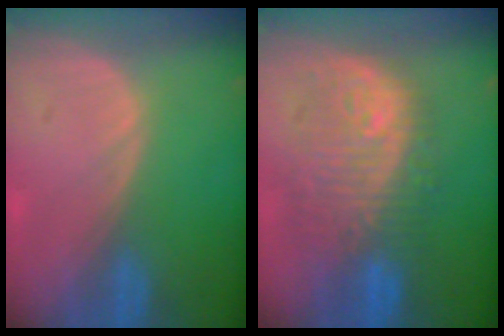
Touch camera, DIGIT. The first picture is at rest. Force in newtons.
{"total": 11.0, "press": 10.5, "slide": 3.3}